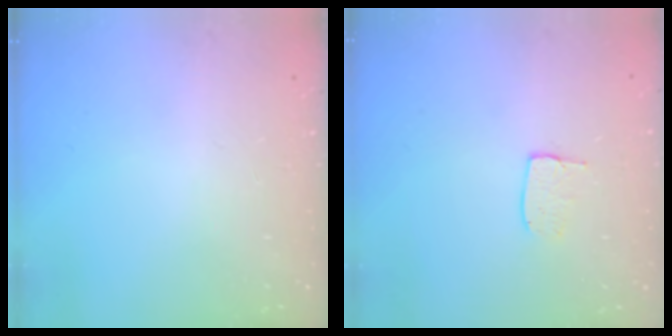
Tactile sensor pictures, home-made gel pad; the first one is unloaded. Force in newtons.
{"total": 5.5, "press": 5.5, "slide": 0.3}